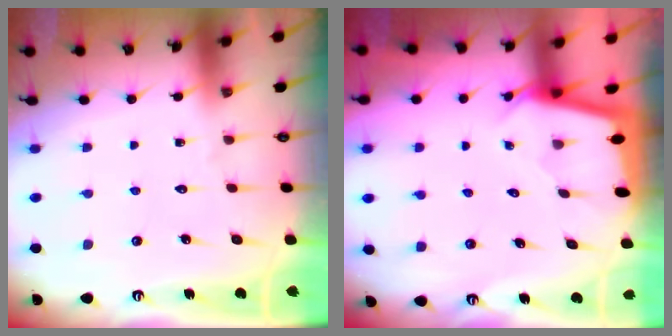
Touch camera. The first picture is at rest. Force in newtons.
{"total": 2.1, "press": 2.1, "slide": 0.1}